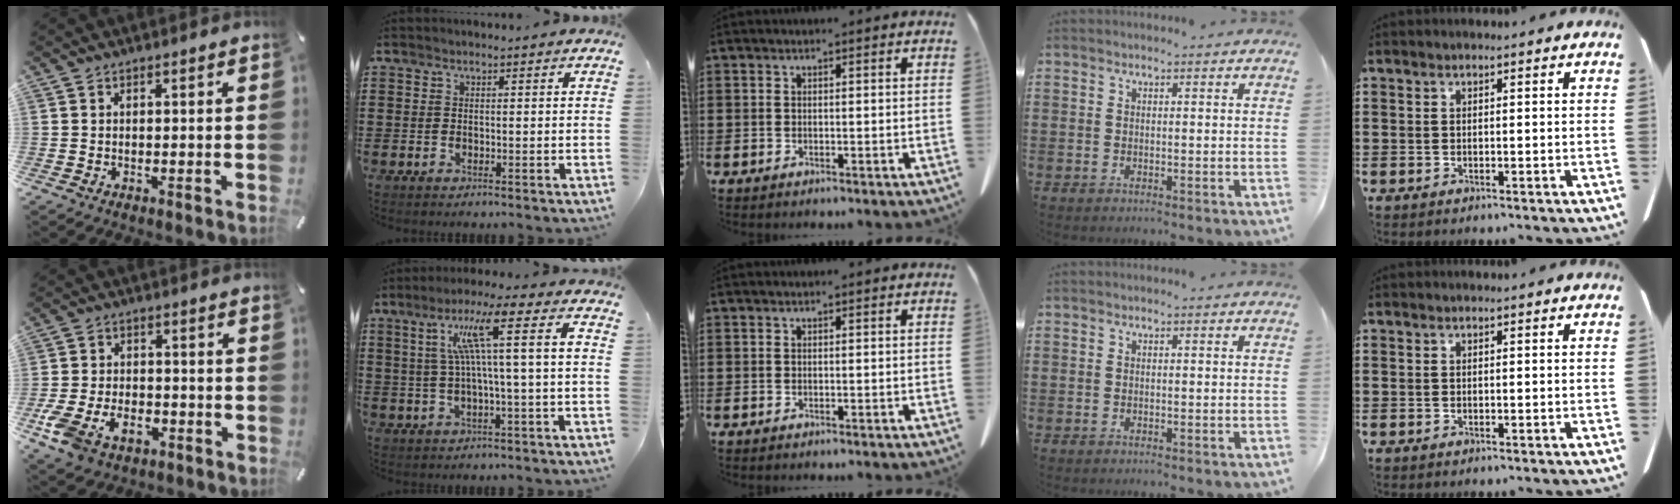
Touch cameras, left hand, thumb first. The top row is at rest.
{"thumb": {"total": 9.8, "force": [-4.4, 6.7, 5.6], "torque": [-0.130, 0.015, -0.080]}, "index": {"total": 9.8, "force": [1.9, 0.1, 9.6], "torque": [-0.194, 0.005, 0.022]}}